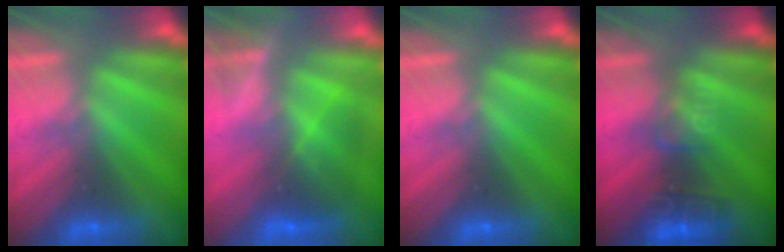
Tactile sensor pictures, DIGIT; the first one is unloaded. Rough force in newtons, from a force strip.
{"total": 4.5}
{"total": 0.0}
{"total": 2.7}